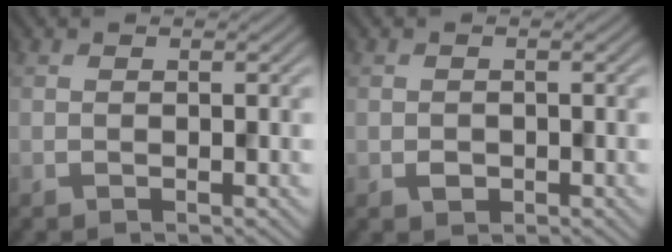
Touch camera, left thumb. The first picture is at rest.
{"total": 1.1, "force": [-0.4, 0.9, 0.4], "torque": [-0.009, -0.004, -0.008]}